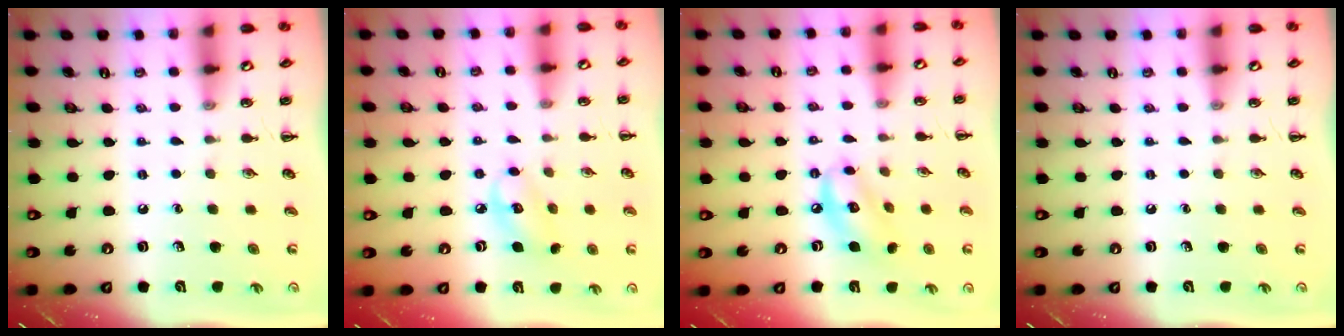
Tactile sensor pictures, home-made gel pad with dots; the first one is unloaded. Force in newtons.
{"total": 7.1, "press": 7.0, "slide": 1.2}
{"total": 9.2, "press": 9.2, "slide": 0.9}
{"total": 0.0}